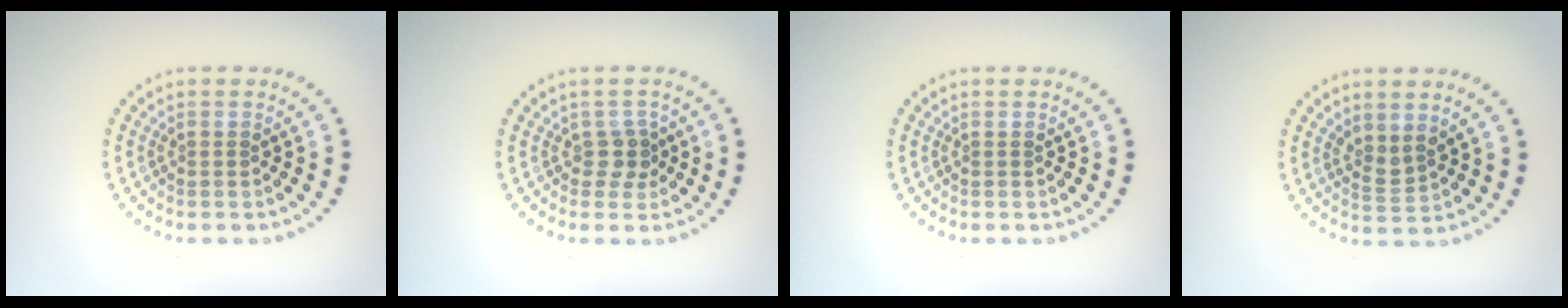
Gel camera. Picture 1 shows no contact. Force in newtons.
{"total": 1.8, "press": 1.5, "slide": 0.9}
{"total": 0.0}
{"total": 1.8, "press": 1.3, "slide": 1.3}